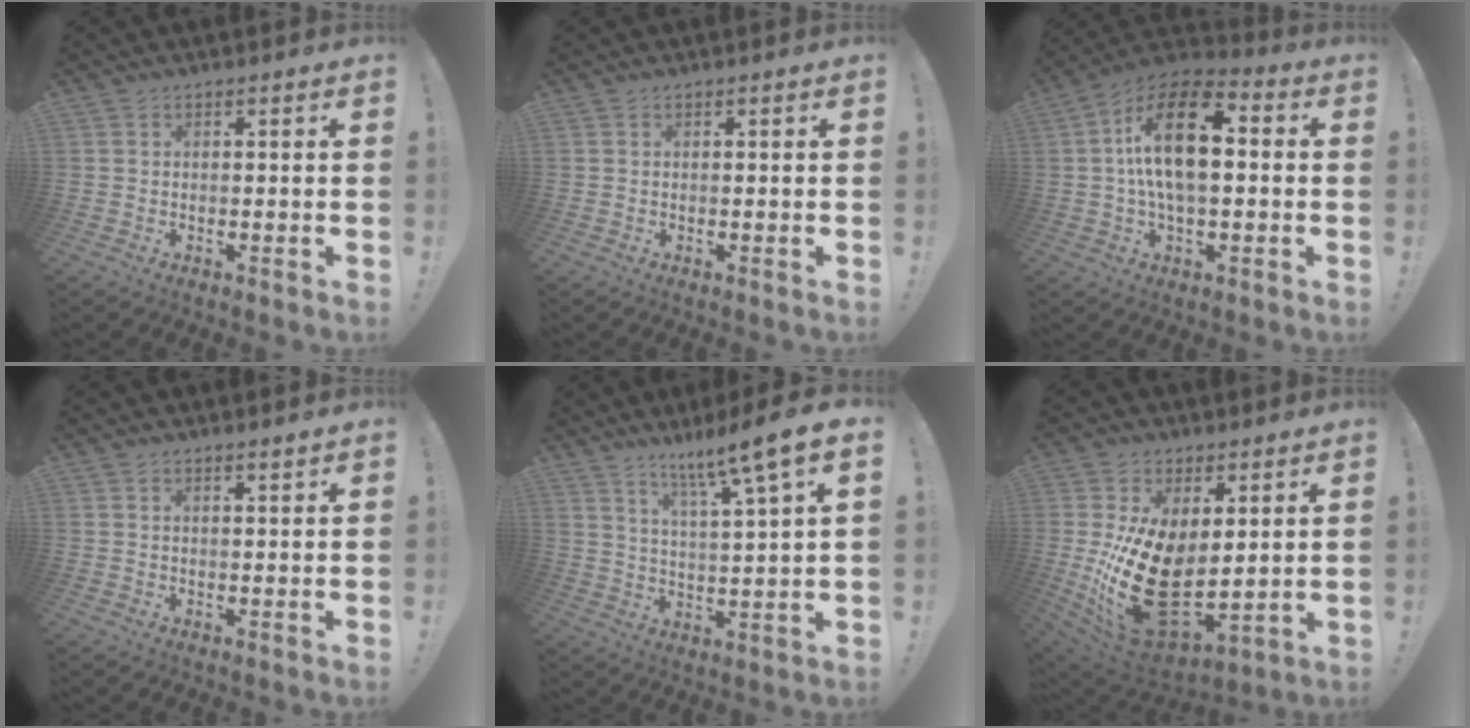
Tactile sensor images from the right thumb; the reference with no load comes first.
{"total": 0.0}
{"total": 18.5, "force": [1.6, 9.4, 15.9], "torque": [-0.273, 0.004, 0.017]}
{"total": 1.5, "force": [1.4, -0.1, 0.7], "torque": [-0.006, -0.010, 0.022]}
{"total": 11.1, "force": [7.5, -0.3, 8.2], "torque": [-0.141, -0.049, 0.113]}
{"total": 21.5, "force": [0.0, 13.3, 16.9], "torque": [-0.328, -0.019, 0.024]}